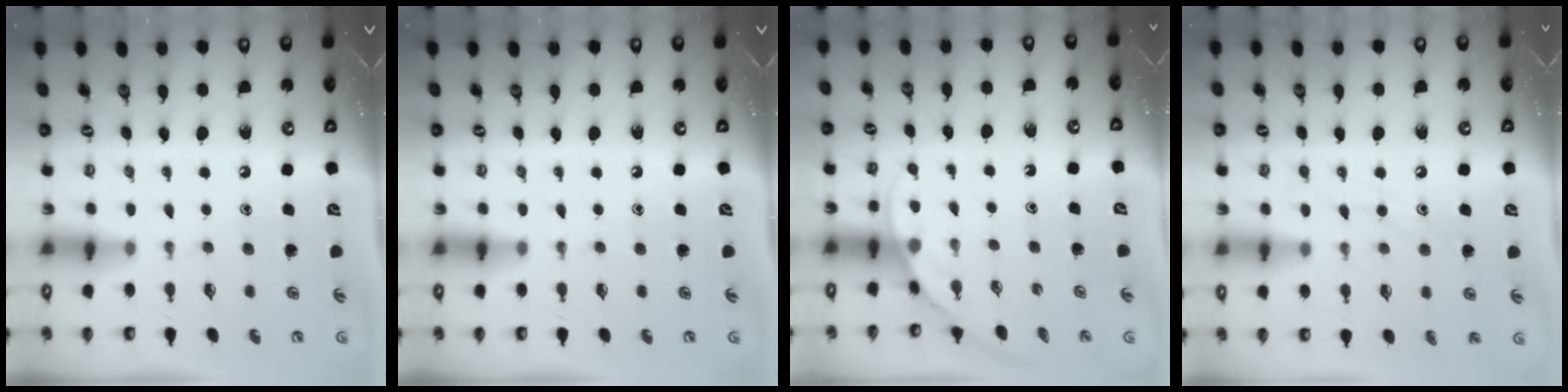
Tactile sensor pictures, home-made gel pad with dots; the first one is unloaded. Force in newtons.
{"total": 0.0}
{"total": 3.1, "press": 3.1, "slide": 0.1}
{"total": 8.4, "press": 8.4, "slide": 0.7}